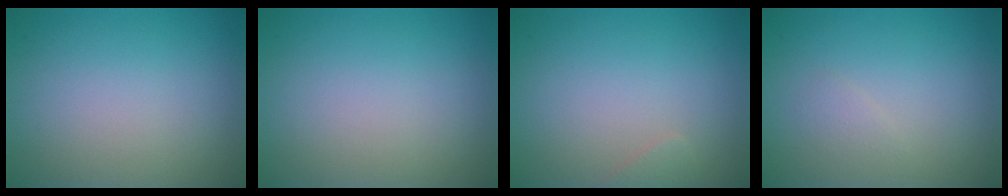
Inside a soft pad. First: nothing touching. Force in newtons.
{"total": 0.0}
{"total": 0.8, "press": 0.8, "slide": 0.0}
{"total": 0.8, "press": 0.8, "slide": 0.1}